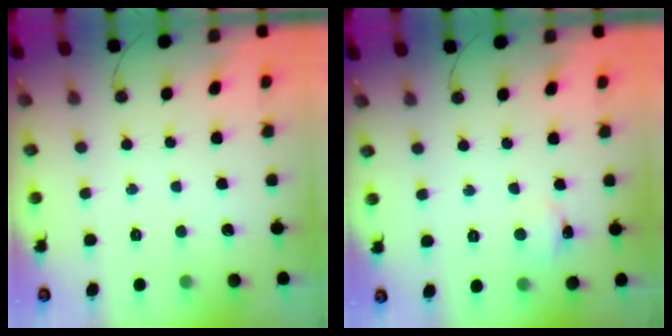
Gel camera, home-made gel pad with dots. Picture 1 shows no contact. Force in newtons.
{"total": 2.6, "press": 2.6, "slide": 0.4}